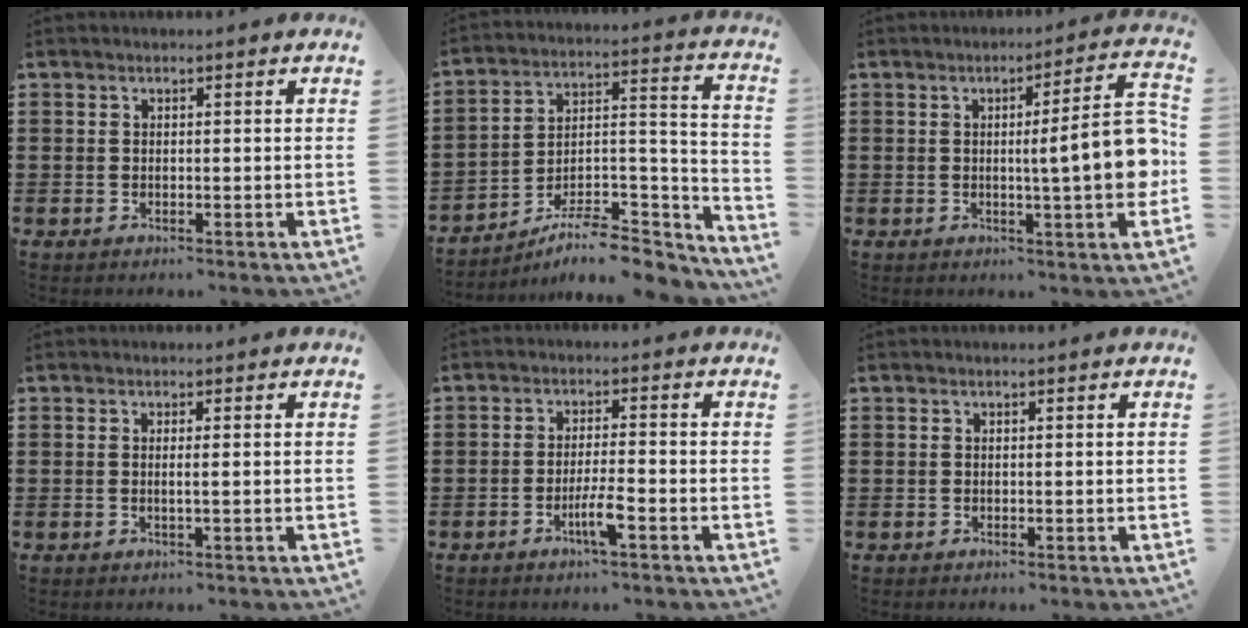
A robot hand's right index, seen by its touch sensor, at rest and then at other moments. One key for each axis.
{"total": 8.7, "fx": -7.4, "fy": 2.1, "fz": 4.1, "tx": -0.059, "ty": 0.011, "tz": -0.141}
{"total": 11.7, "fx": -0.4, "fy": 0.9, "fz": 11.7, "tx": -0.169, "ty": -0.019, "tz": -0.013}
{"total": 1.1, "fx": 0.0, "fy": -0.2, "fz": 1.1, "tx": -0.020, "ty": -0.005, "tz": -0.002}
{"total": 4.2, "fx": -2.2, "fy": 0.2, "fz": 3.5, "tx": -0.066, "ty": -0.006, "tz": -0.040}
{"total": 0.0}